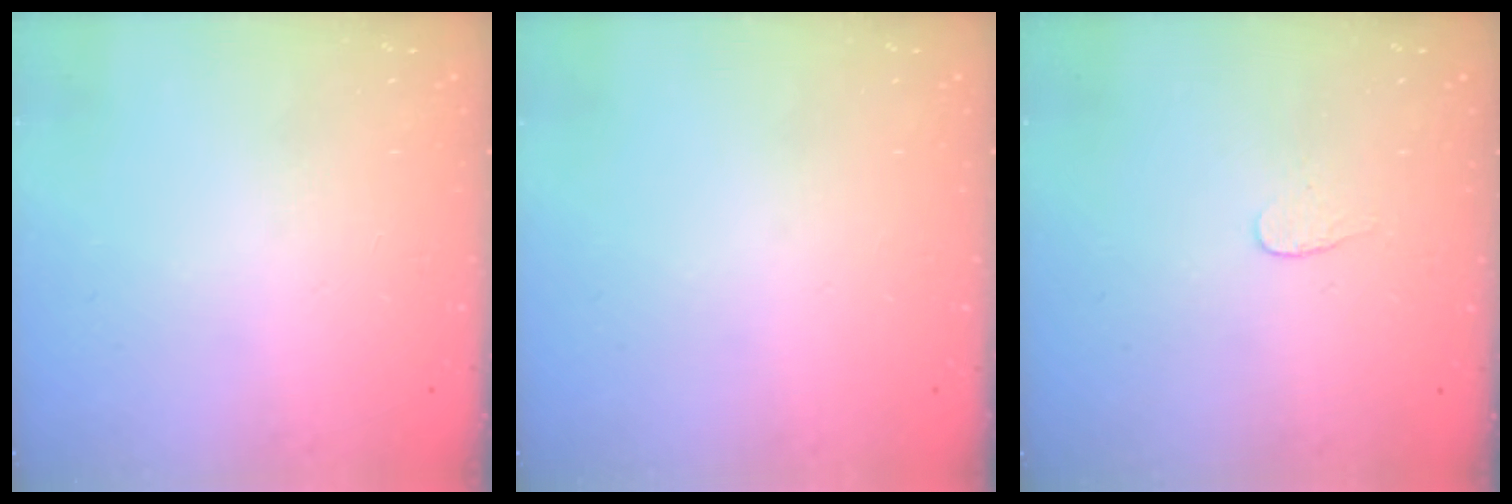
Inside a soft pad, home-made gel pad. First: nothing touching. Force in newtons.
{"total": 0.0}
{"total": 2.7, "press": 2.7, "slide": 0.3}